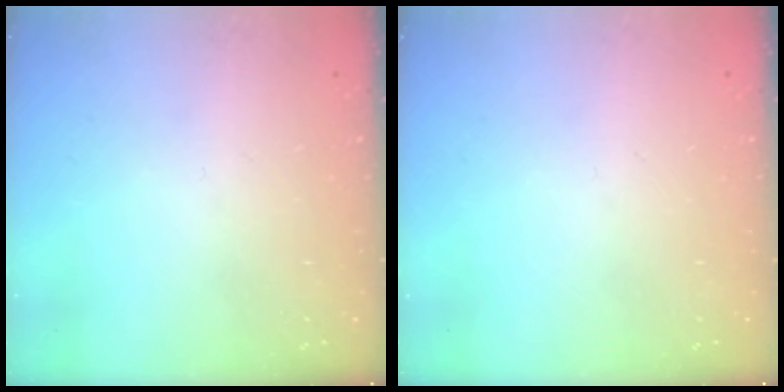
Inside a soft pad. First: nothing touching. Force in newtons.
{"total": 0.0}